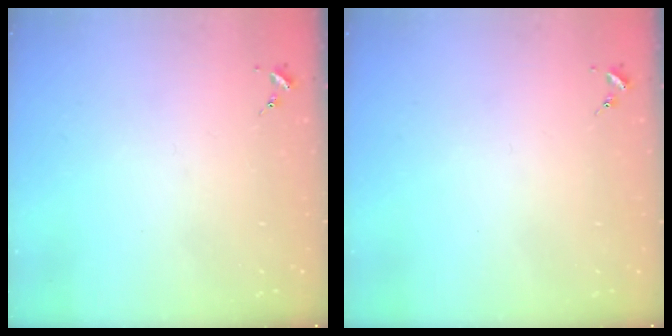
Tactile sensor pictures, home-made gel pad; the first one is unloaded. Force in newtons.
{"total": 0.0}